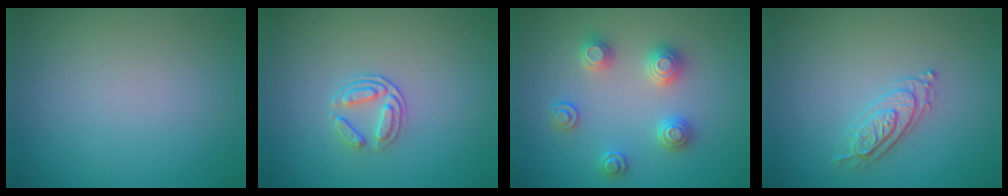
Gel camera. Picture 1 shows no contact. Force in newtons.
{"total": 2.0, "press": 1.4, "slide": 1.4}
{"total": 3.0, "press": 3.0, "slide": 0.5}
{"total": 2.4, "press": 2.3, "slide": 0.5}